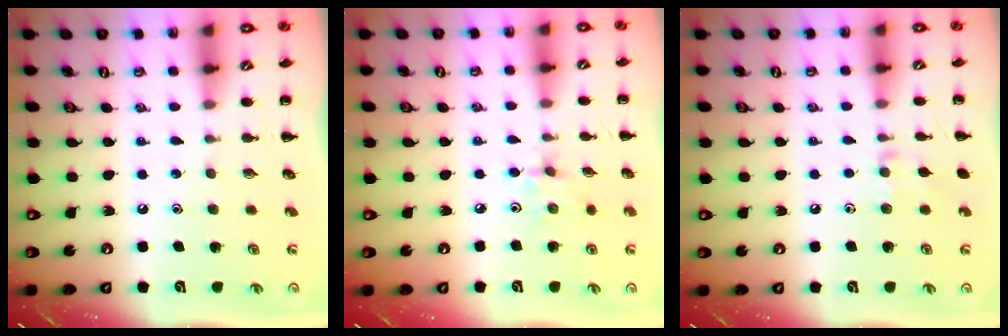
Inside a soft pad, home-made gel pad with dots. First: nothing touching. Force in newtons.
{"total": 3.4, "press": 3.2, "slide": 1.0}
{"total": 7.5, "press": 7.3, "slide": 1.8}